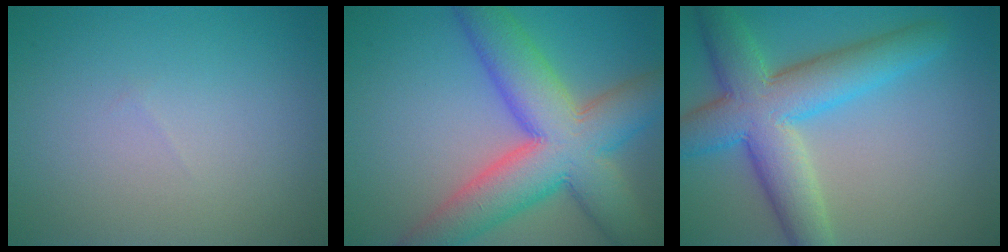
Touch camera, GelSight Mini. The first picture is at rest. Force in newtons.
{"total": 11.4, "press": 11.4, "slide": 0.6}
{"total": 8.6, "press": 8.6, "slide": 0.4}